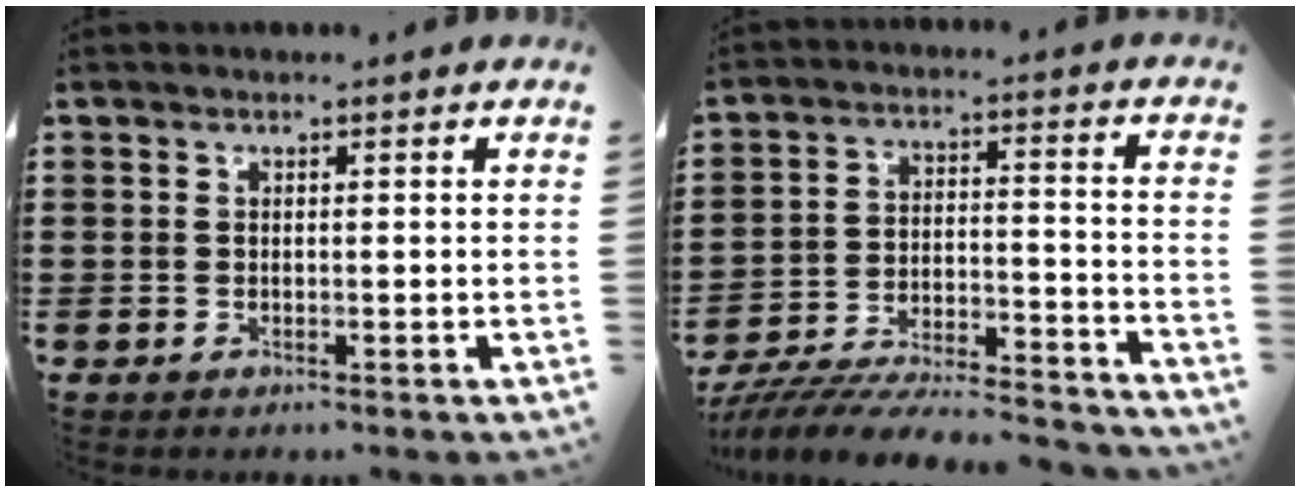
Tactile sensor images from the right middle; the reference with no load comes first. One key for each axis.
{"total": 8.1, "fx": -7.7, "fy": 0.7, "fz": 2.3, "tx": -0.034, "ty": 0.007, "tz": -0.151}